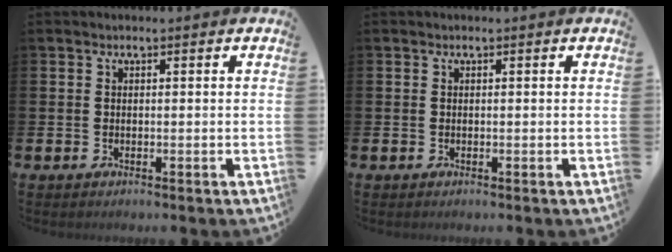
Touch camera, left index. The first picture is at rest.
{"total": 0.0}